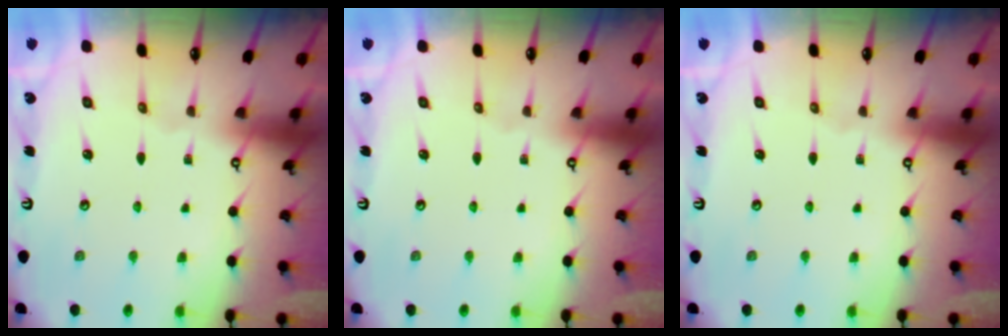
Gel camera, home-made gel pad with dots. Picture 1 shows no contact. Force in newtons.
{"total": 0.0}
{"total": 0.0}